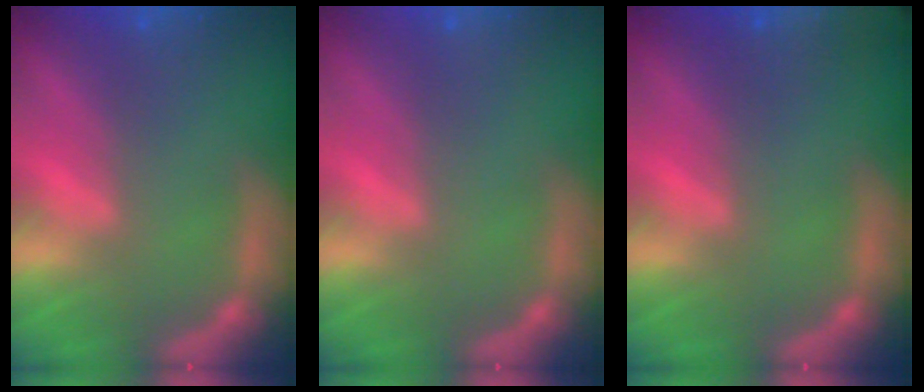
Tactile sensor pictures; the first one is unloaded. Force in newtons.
{"total": 0.0}
{"total": 8.5}